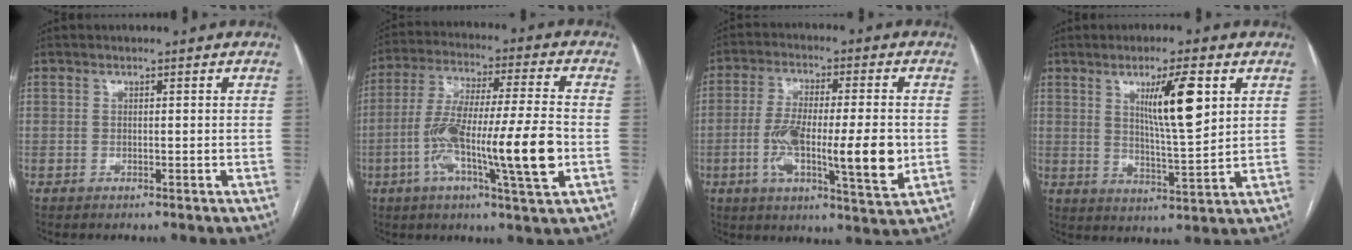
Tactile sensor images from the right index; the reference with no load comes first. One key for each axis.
{"total": 16.9, "fx": -4.2, "fy": 0.9, "fz": 16.3, "tx": -0.297, "ty": 0.000, "tz": -0.074}
{"total": 14.5, "fx": -2.2, "fy": 2.8, "fz": 14.0, "tx": -0.242, "ty": -0.005, "tz": -0.033}
{"total": 9.5, "fx": 3.7, "fy": 0.8, "fz": 8.7, "tx": -0.147, "ty": -0.008, "tz": 0.065}